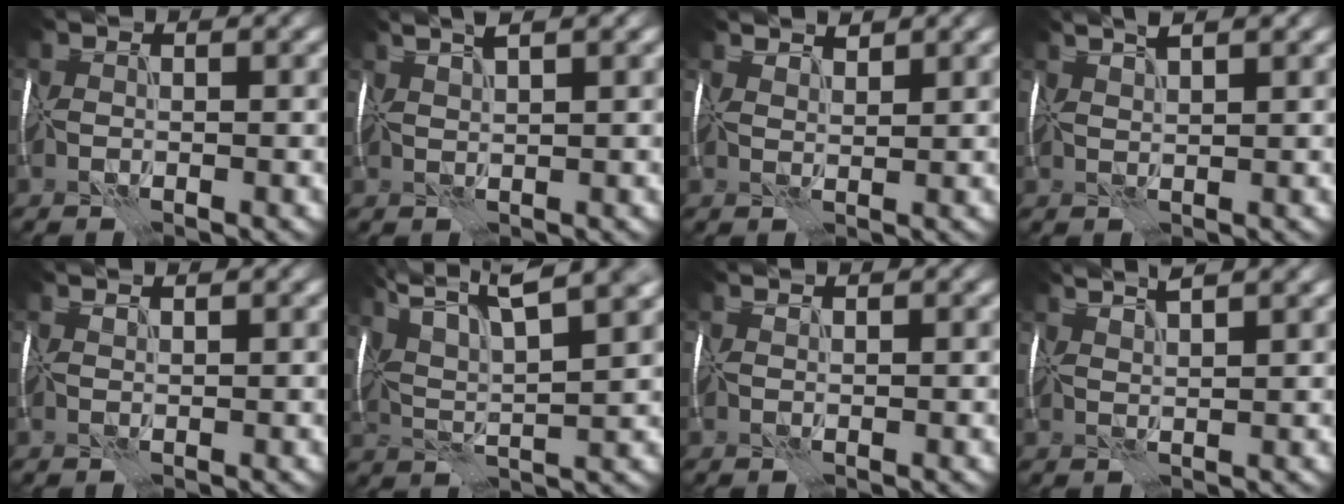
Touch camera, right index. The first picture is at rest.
{"total": 3.1, "force": [2.4, 0.3, 2.0], "torque": [-0.031, 0.019, 0.037]}
{"total": 2.4, "force": [2.3, 0.3, 0.5], "torque": [-0.012, 0.008, 0.043]}
{"total": 3.0, "force": [2.5, 0.2, 1.7], "torque": [-0.028, 0.019, 0.037]}
{"total": 1.0, "force": [0.9, 0.1, 0.3], "torque": [-0.008, 0.004, 0.019]}
{"total": 11.9, "force": [8.2, 3.1, 8.1], "torque": [-0.137, 0.042, 0.109]}
{"total": 0.7, "force": [0.6, 0.2, 0.2], "torque": [-0.003, 0.001, 0.013]}
{"total": 4.8, "force": [3.7, 1.0, 2.8], "torque": [-0.029, 0.030, 0.040]}